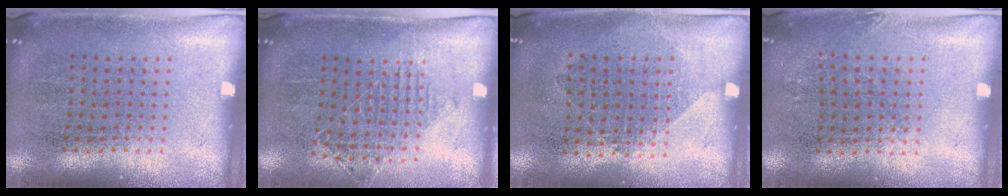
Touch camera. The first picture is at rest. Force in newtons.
{"total": 1.1, "press": 1.0, "slide": 0.5}
{"total": 1.0, "press": 0.9, "slide": 0.5}
{"total": 0.8, "press": 0.7, "slide": 0.3}